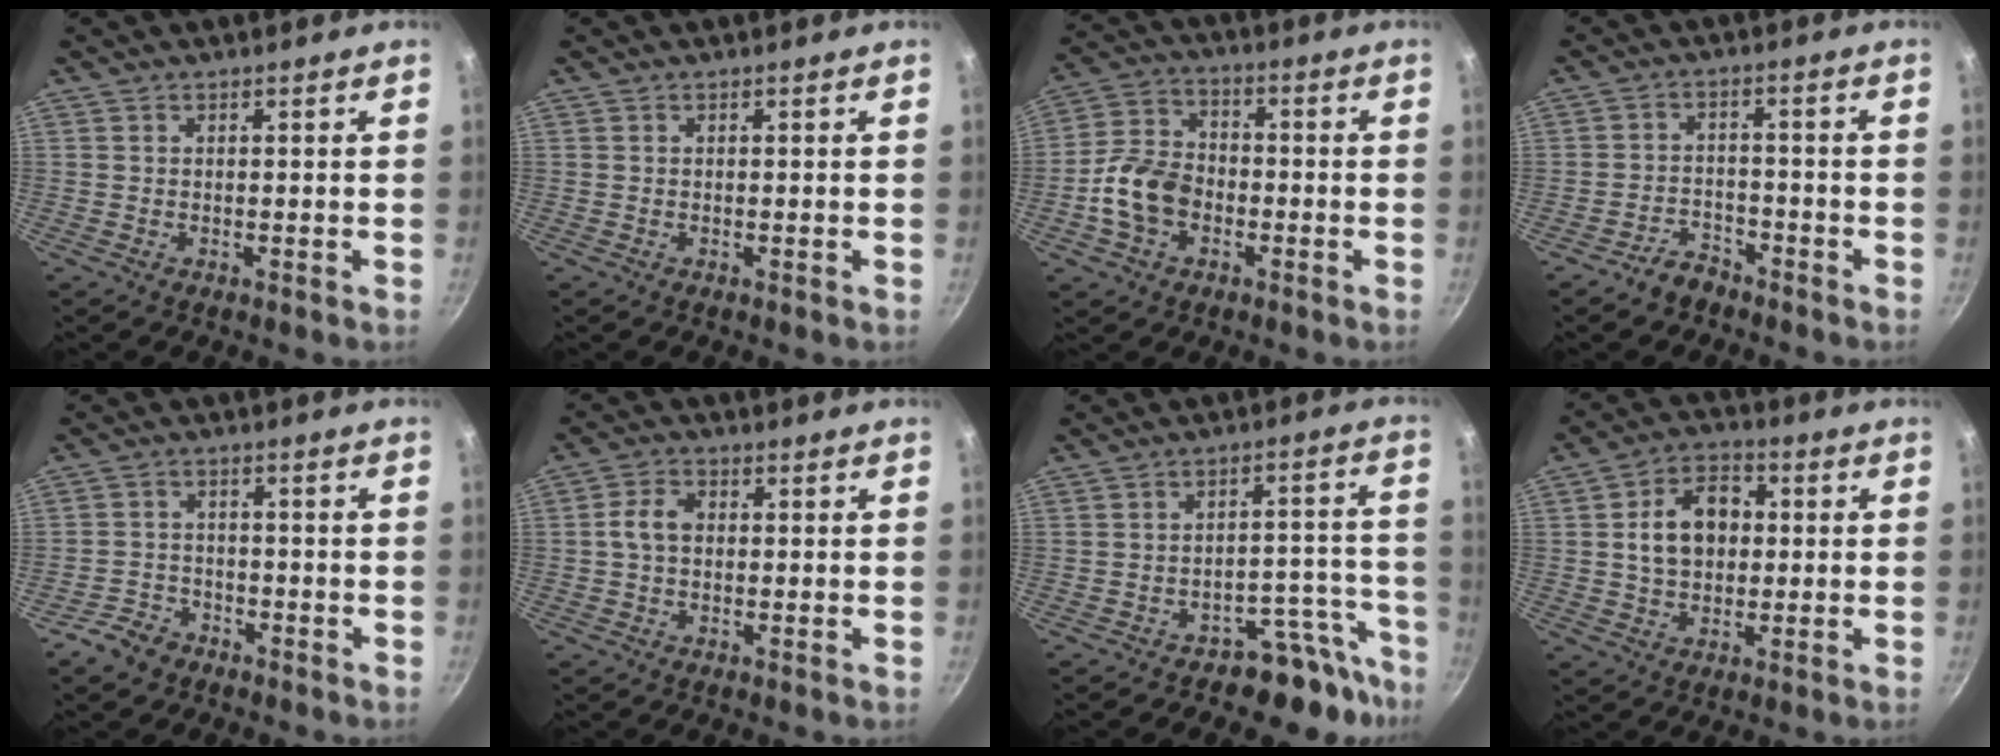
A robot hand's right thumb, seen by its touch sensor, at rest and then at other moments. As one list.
[{"total": 0.0}, {"total": 10.9, "force": [-3.2, 7.8, 6.8], "torque": [-0.110, 0.031, -0.068]}, {"total": 4.6, "force": [-3.6, 2.5, 1.1], "torque": [-0.009, 0.041, -0.064]}, {"total": 5.2, "force": [-3.6, 3.4, 1.5], "torque": [-0.020, 0.036, -0.065]}, {"total": 4.6, "force": [0.1, 3.3, 3.2], "torque": [-0.058, 0.016, -0.006]}, {"total": 9.8, "force": [-8.2, 4.7, 2.4], "torque": [0.050, 0.100, -0.117]}, {"total": 11.0, "force": [1.1, 8.0, 7.5], "torque": [-0.095, 0.020, 0.011]}]